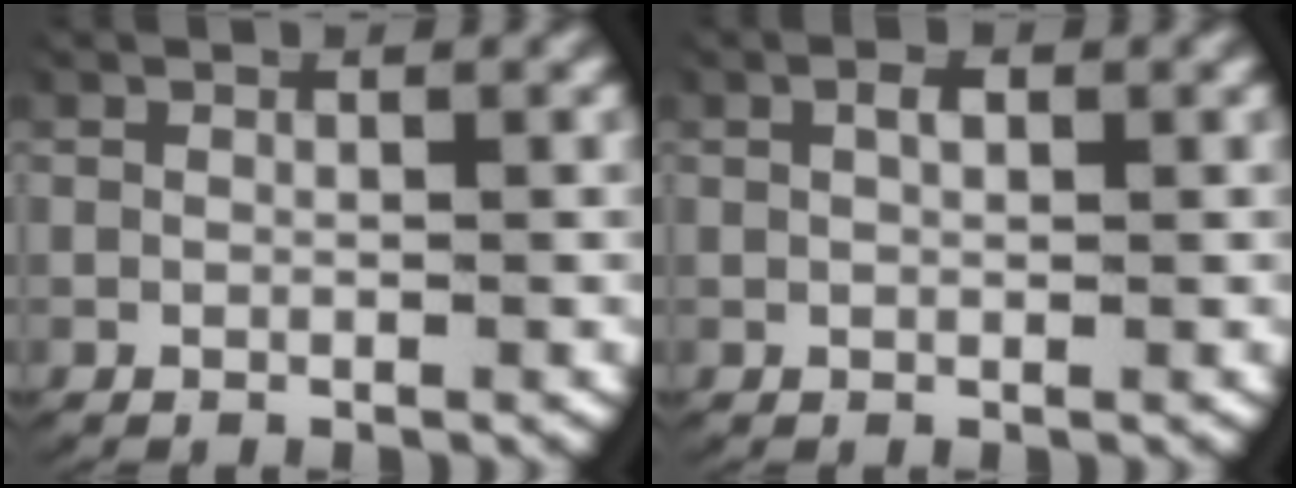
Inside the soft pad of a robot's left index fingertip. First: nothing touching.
{"total": 1.1, "force": [0.4, 0.5, 0.9], "torque": [-0.016, -0.003, 0.011]}